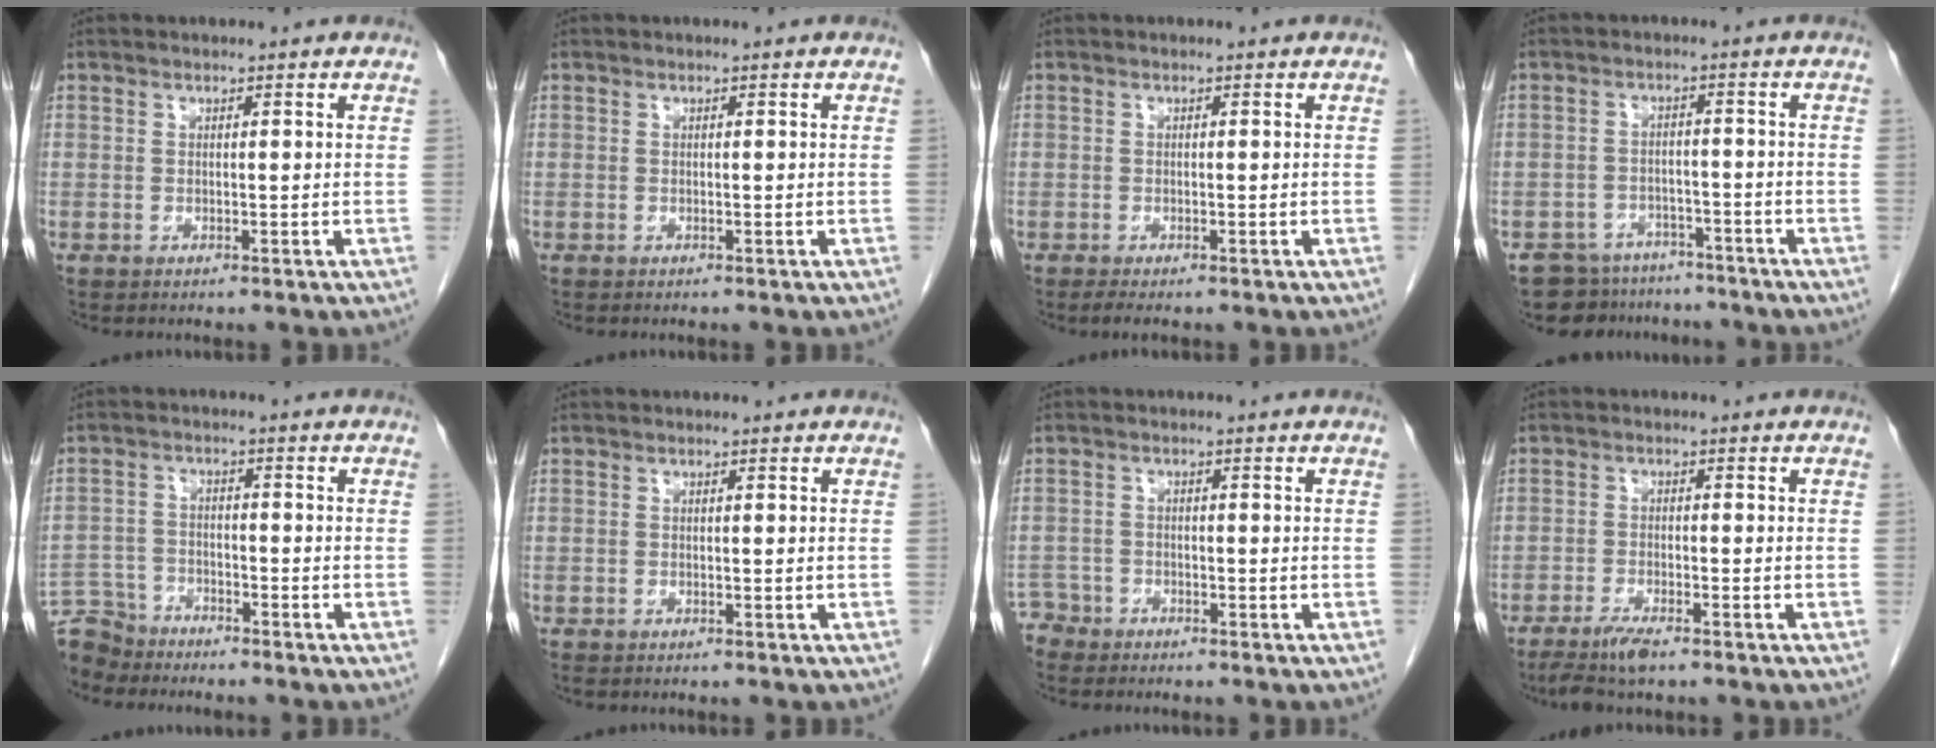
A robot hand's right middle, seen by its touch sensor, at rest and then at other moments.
{"total": 0.0}
{"total": 1.7, "force": [-1.3, 0.6, 0.9], "torque": [-0.022, -0.005, -0.019]}
{"total": 8.3, "force": [-7.2, 4.0, 0.2], "torque": [0.001, 0.018, -0.099]}
{"total": 6.8, "force": [-6.5, 2.0, -0.2], "torque": [0.006, -0.001, -0.122]}
{"total": 0.9, "force": [-0.8, 0.3, 0.3], "torque": [-0.009, -0.002, -0.012]}
{"total": 2.8, "force": [-2.6, 0.9, -0.7], "torque": [0.013, -0.002, -0.051]}
{"total": 4.8, "force": [-3.6, 0.6, 3.0], "torque": [-0.062, -0.011, -0.065]}